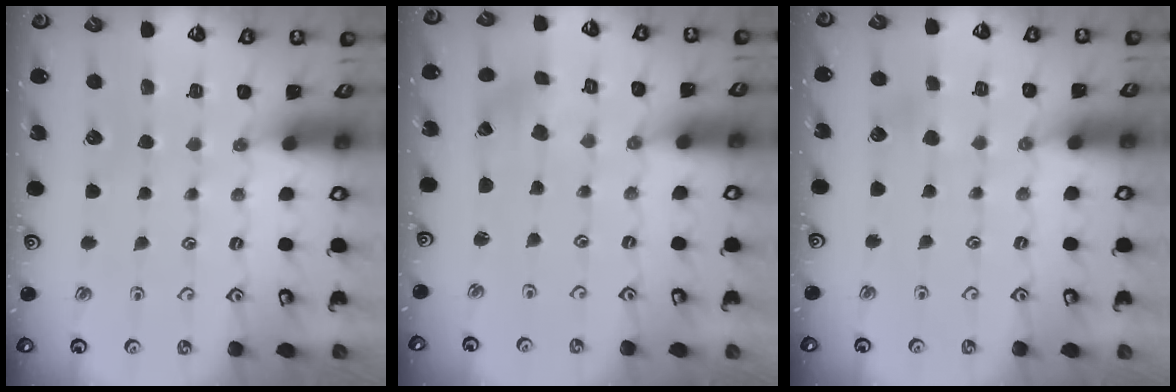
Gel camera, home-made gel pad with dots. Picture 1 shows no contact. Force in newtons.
{"total": 1.5, "press": 1.5, "slide": 0.2}
{"total": 2.5, "press": 2.5, "slide": 0.2}